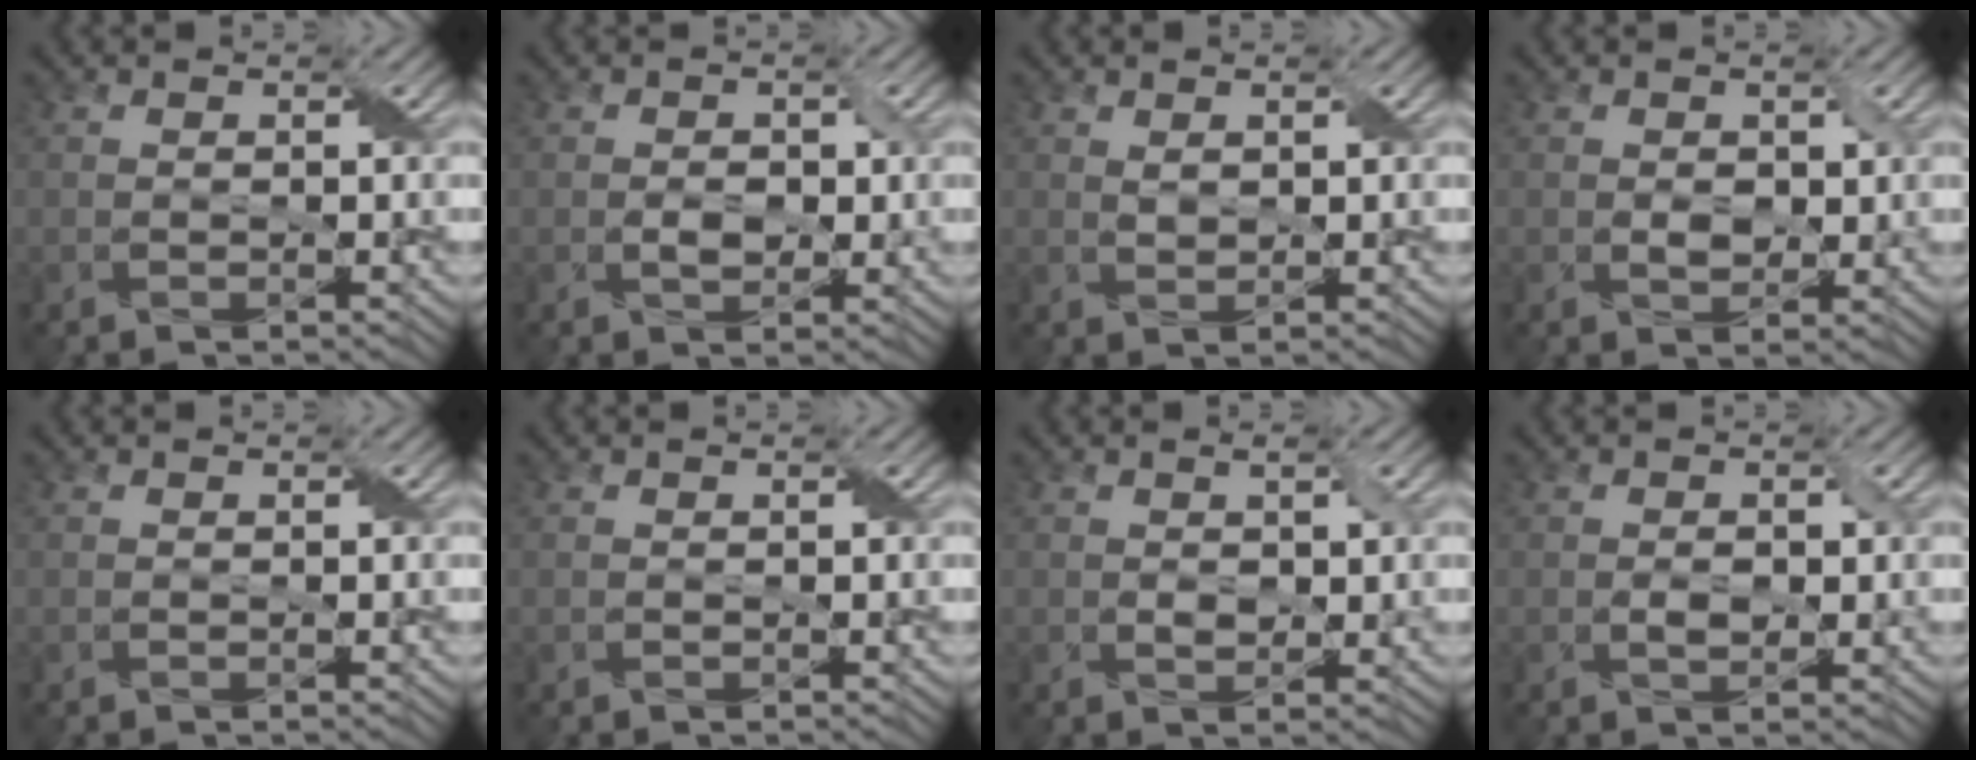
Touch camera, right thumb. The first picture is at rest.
{"total": 2.2, "force": [-0.2, 1.5, 1.6], "torque": [-0.032, -0.004, -0.002]}
{"total": 1.2, "force": [0.6, 0.6, 0.8], "torque": [-0.021, 0.000, 0.016]}
{"total": 2.2, "force": [0.3, 1.6, 1.6], "torque": [-0.038, -0.006, 0.009]}
{"total": 0.0}
{"total": 0.0}
{"total": 2.3, "force": [0.5, 1.2, 1.9], "torque": [-0.035, -0.003, 0.012]}
{"total": 2.1, "force": [0.0, 1.2, 1.7], "torque": [-0.035, -0.003, 0.002]}